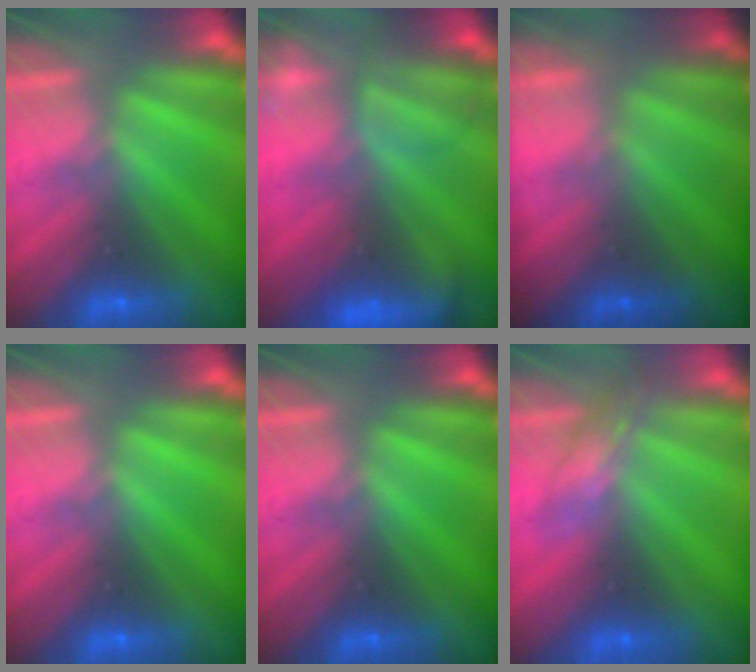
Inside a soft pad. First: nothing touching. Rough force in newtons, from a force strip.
{"total": 8.7}
{"total": 1.8}
{"total": 0.0}
{"total": 0.0}
{"total": 2.1}